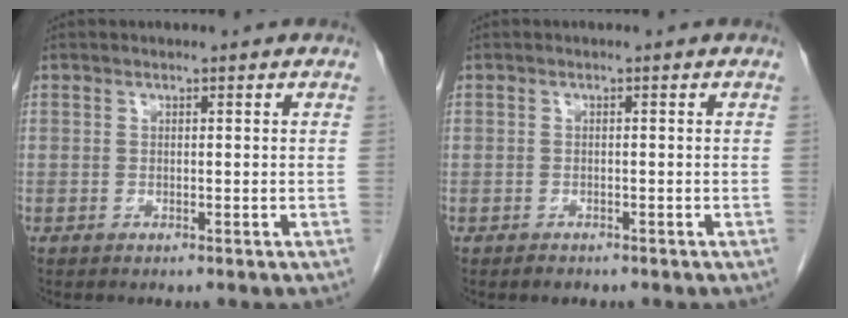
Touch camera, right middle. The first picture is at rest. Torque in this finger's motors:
{"motor_torque": [0.36, -0.22, -0.02, -0.01]}